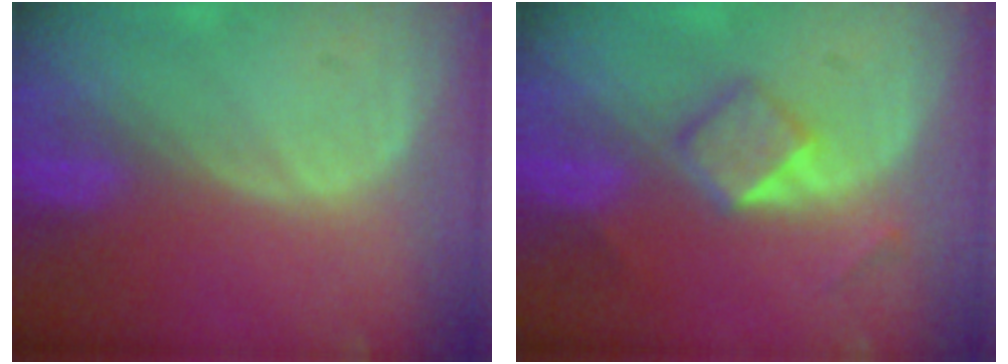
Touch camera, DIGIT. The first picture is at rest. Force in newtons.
{"total": 4.0, "press": 3.9, "slide": 0.6}